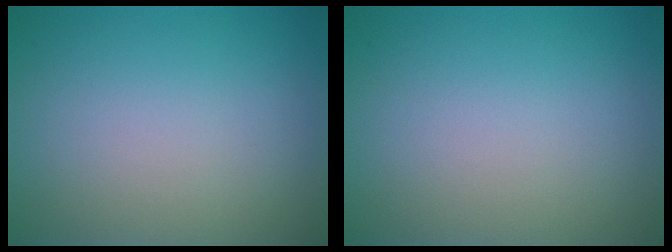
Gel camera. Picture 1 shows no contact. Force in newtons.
{"total": 0.0}